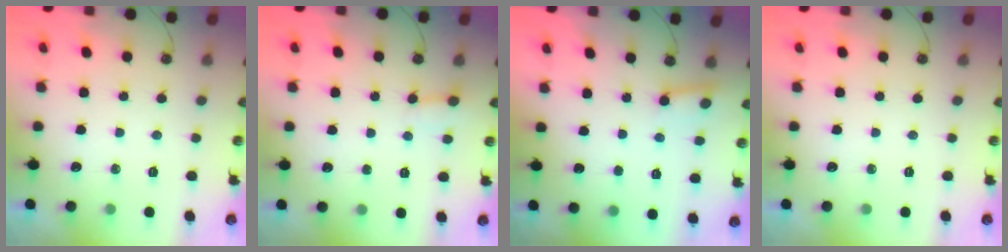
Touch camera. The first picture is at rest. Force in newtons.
{"total": 2.9, "press": 2.9, "slide": 0.3}
{"total": 3.3, "press": 3.3, "slide": 0.4}
{"total": 0.0}